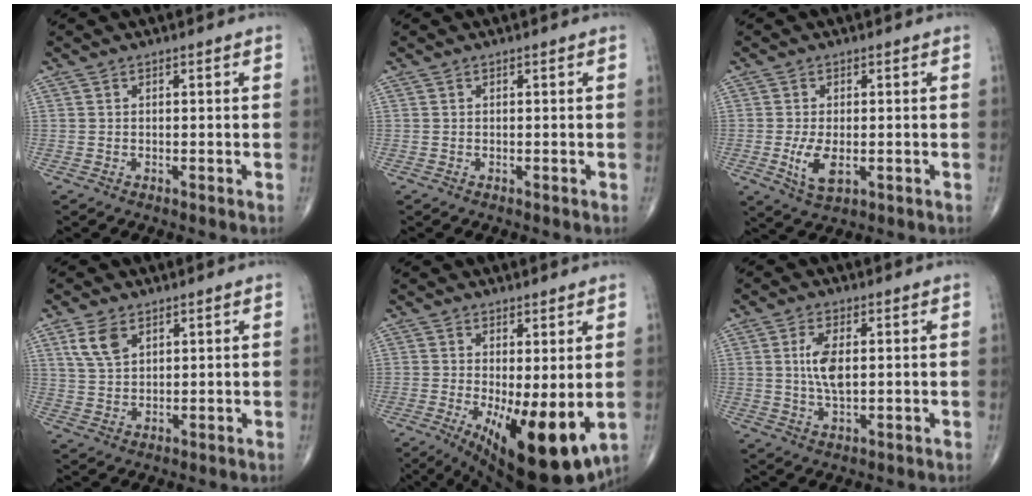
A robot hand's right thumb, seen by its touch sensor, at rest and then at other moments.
{"total": 0.0}
{"total": 5.5, "force": [-1.0, 2.7, 4.7], "torque": [-0.092, -0.012, -0.013]}
{"total": 5.6, "force": [2.9, 3.2, 3.5], "torque": [-0.064, -0.008, 0.063]}
{"total": 15.0, "force": [-3.1, 5.3, 13.7], "torque": [-0.202, -0.034, -0.027]}
{"total": 6.1, "force": [0.9, 2.6, 5.4], "torque": [-0.109, -0.007, 0.016]}